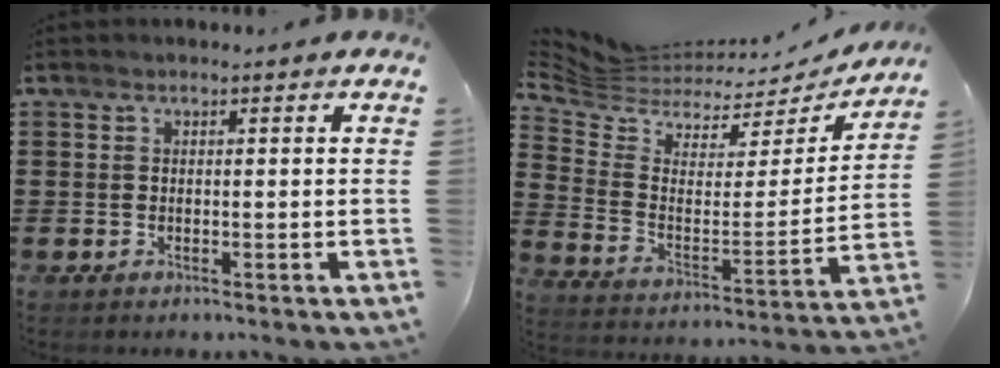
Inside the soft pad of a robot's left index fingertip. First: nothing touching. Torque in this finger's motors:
{"motor_torque": [-1.00, -1.13, -0.36, -0.21]}